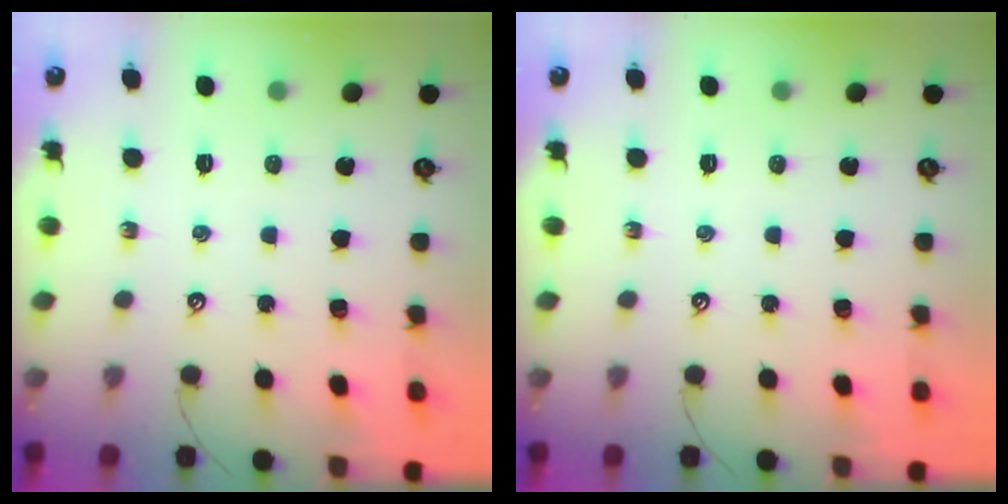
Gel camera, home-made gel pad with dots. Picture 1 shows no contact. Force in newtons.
{"total": 0.0}